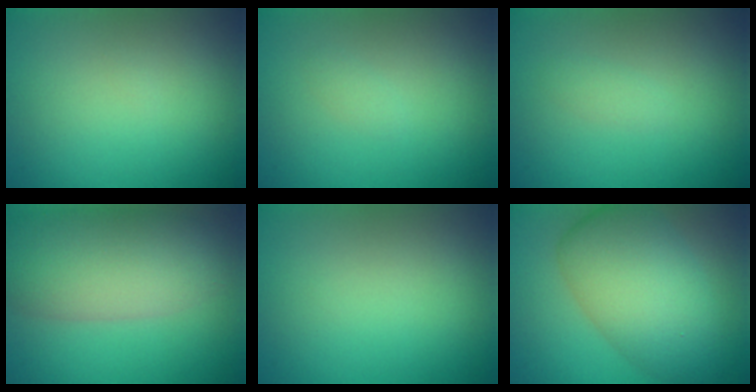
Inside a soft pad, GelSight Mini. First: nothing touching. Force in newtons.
{"total": 0.6, "press": 0.6, "slide": 0.0}
{"total": 0.8, "press": 0.8, "slide": 0.1}
{"total": 7.7, "press": 7.7, "slide": 0.6}
{"total": 0.0}
{"total": 8.4, "press": 8.4, "slide": 0.1}